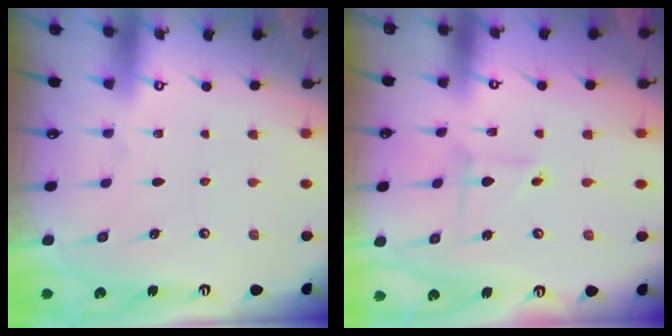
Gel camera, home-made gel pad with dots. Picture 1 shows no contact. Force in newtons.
{"total": 2.4, "press": 2.4, "slide": 0.2}